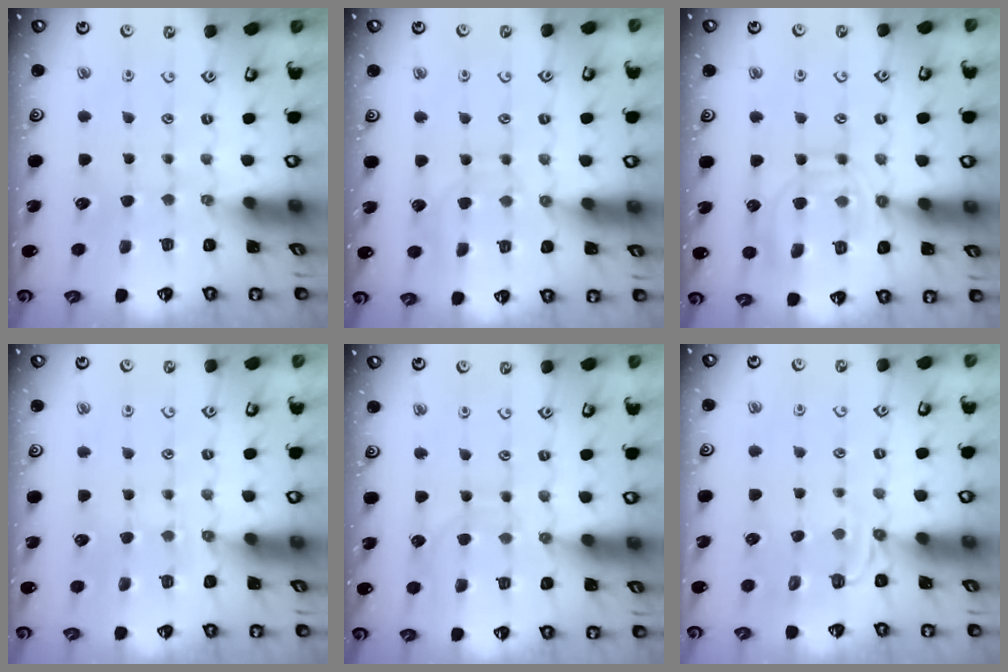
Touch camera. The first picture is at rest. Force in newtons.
{"total": 7.1, "press": 7.1, "slide": 0.5}
{"total": 11.5, "press": 11.5, "slide": 1.1}
{"total": 5.1, "press": 5.1, "slide": 0.6}
{"total": 6.8, "press": 6.8, "slide": 0.1}
{"total": 3.8, "press": 3.3, "slide": 2.0}